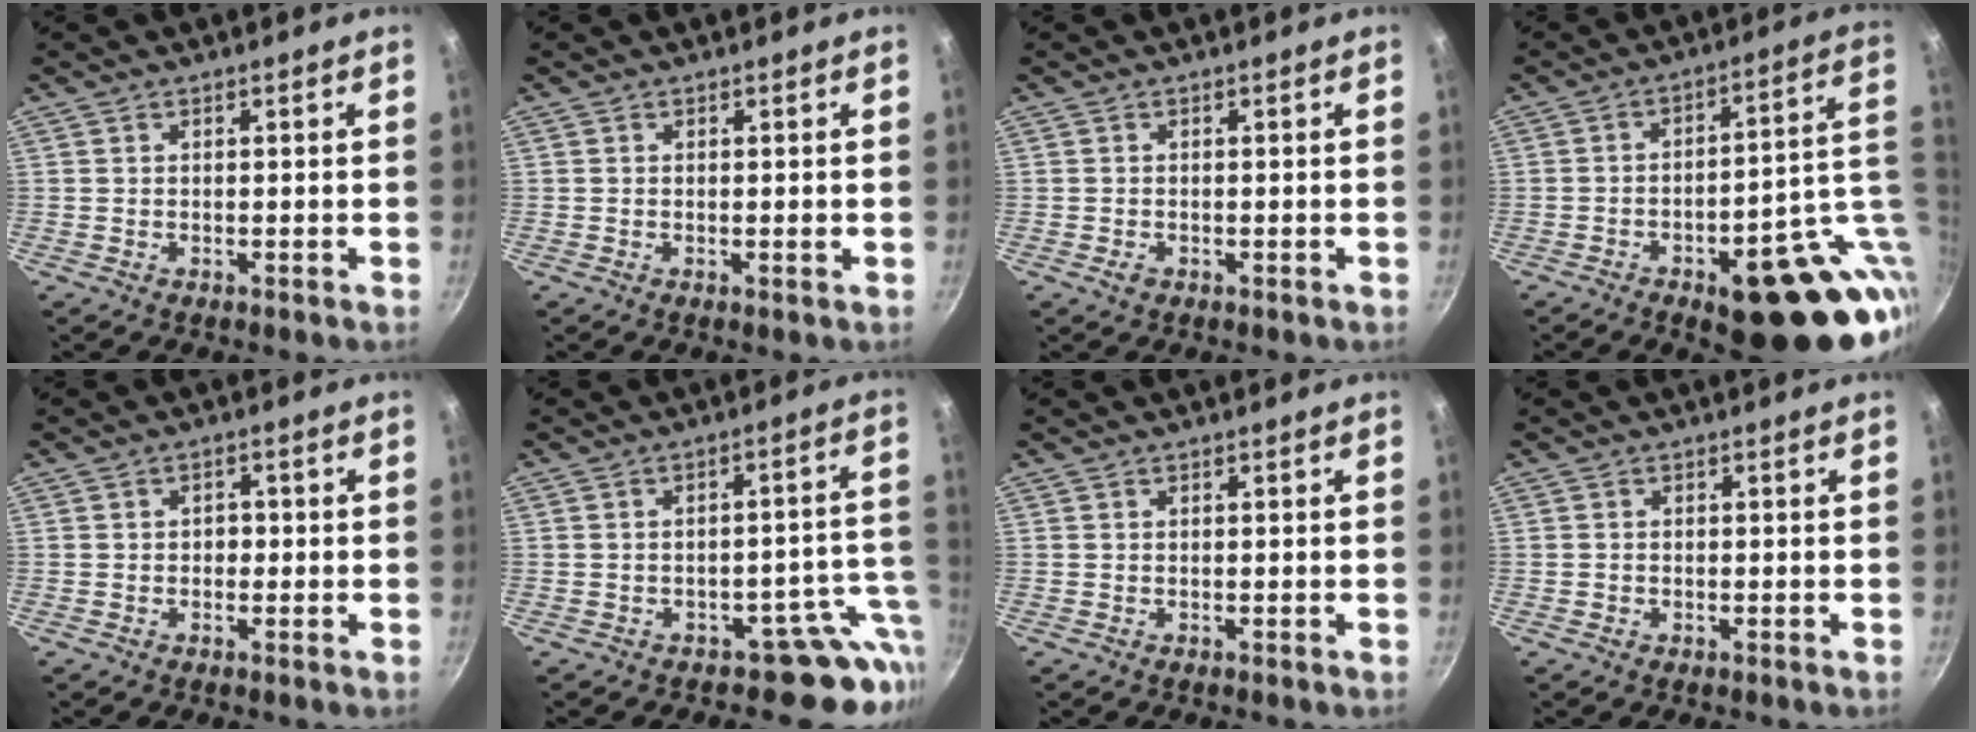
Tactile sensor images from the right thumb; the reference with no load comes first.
{"total": 0.7, "force": [0.0, 0.2, 0.7], "torque": [-0.010, 0.000, -0.001]}
{"total": 1.4, "force": [-0.6, 1.0, 0.8], "torque": [-0.012, 0.001, -0.009]}
{"total": 22.9, "force": [-5.8, 9.1, 20.2], "torque": [-0.194, 0.019, -0.065]}
{"total": 1.9, "force": [-0.3, 1.6, 1.0], "torque": [-0.004, 0.006, -0.005]}
{"total": 9.1, "force": [-4.2, 6.6, 4.7], "torque": [0.032, 0.047, -0.049]}
{"total": 0.0}
{"total": 0.5, "force": [-0.2, 0.5, 0.2], "torque": [-0.003, 0.001, -0.005]}